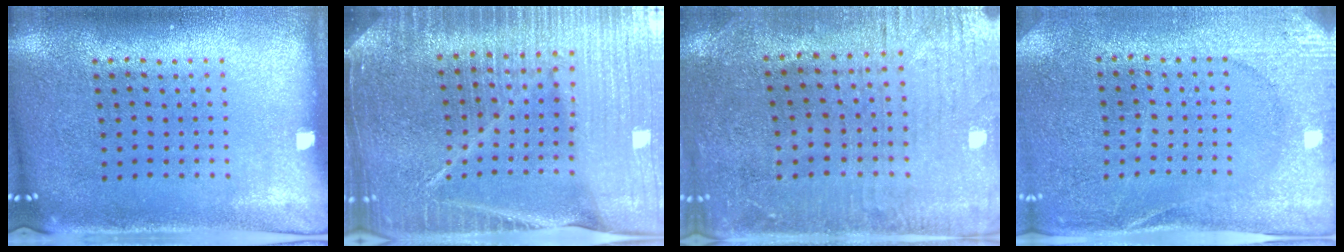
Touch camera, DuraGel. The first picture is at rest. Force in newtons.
{"total": 5.3, "press": 4.7, "slide": 2.4}
{"total": 0.9, "press": 0.7, "slide": 0.6}
{"total": 2.6, "press": 2.6, "slide": 0.4}